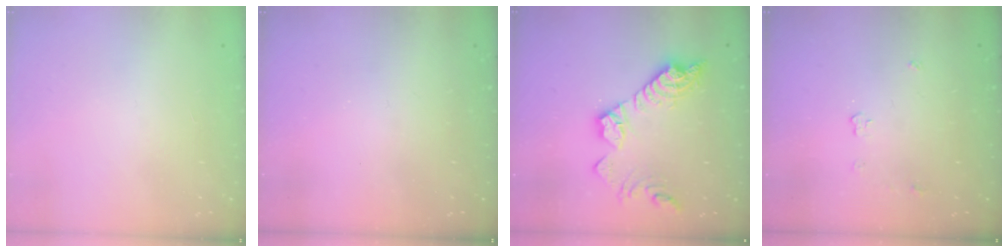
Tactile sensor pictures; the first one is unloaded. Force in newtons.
{"total": 0.0}
{"total": 15.8, "press": 15.7, "slide": 1.1}
{"total": 4.3, "press": 4.3, "slide": 0.1}